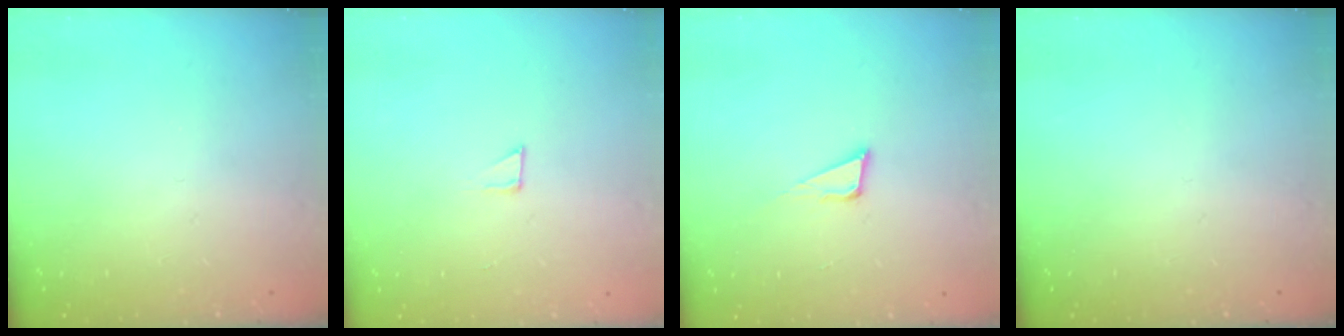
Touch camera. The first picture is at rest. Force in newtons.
{"total": 2.3, "press": 2.3, "slide": 0.2}
{"total": 6.1, "press": 5.5, "slide": 2.7}
{"total": 0.0}